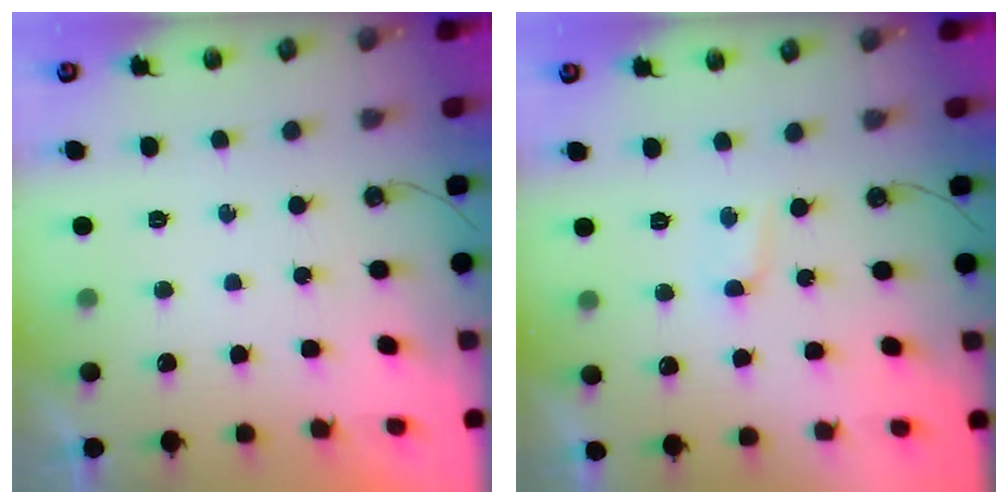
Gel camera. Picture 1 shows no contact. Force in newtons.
{"total": 1.7, "press": 1.7, "slide": 0.3}